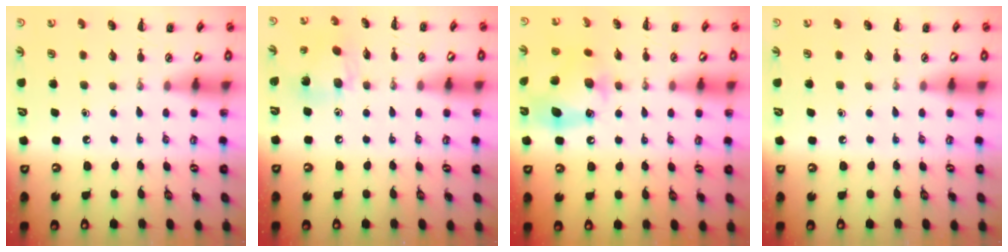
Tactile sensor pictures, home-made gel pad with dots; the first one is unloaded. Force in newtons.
{"total": 8.6, "press": 8.5, "slide": 0.9}
{"total": 12.7, "press": 12.6, "slide": 1.8}
{"total": 0.0}